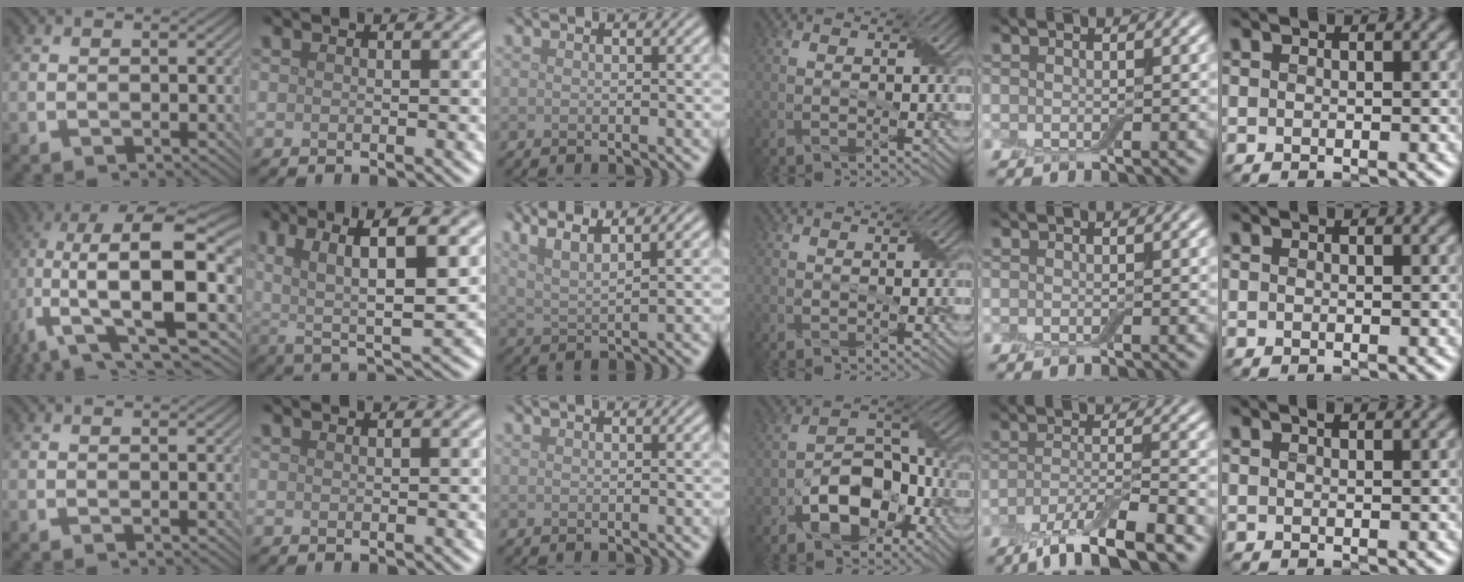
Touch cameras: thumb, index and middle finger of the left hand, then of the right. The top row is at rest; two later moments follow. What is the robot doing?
{"motion": "peel", "object": "bubble wrap"}